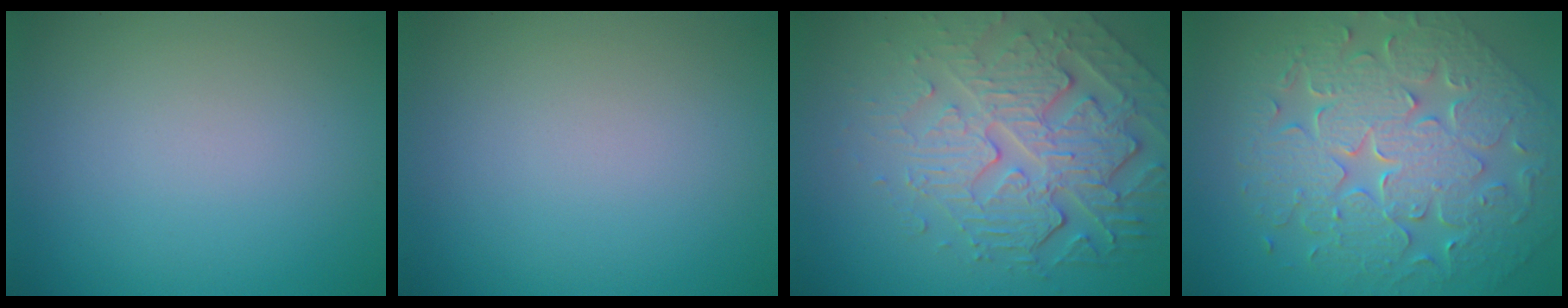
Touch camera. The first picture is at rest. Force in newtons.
{"total": 0.0}
{"total": 7.1, "press": 5.2, "slide": 4.8}
{"total": 9.3, "press": 6.8, "slide": 6.2}